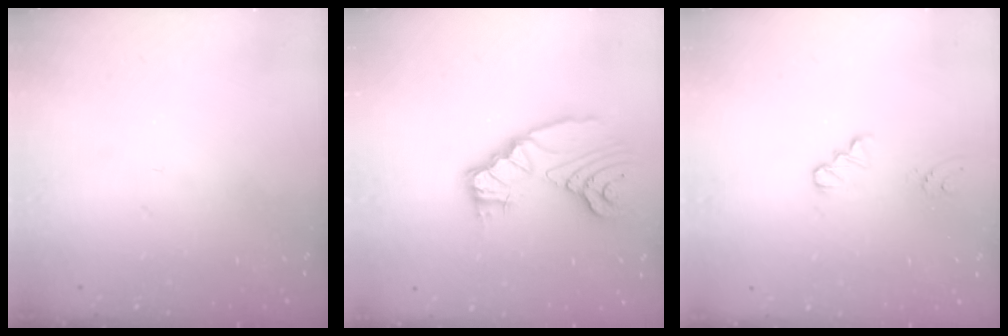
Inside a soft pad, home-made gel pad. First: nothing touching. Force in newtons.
{"total": 12.3, "press": 12.3, "slide": 1.2}
{"total": 0.0}